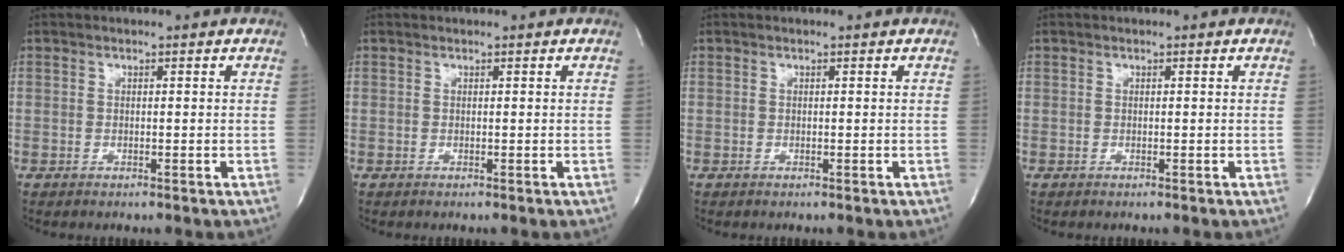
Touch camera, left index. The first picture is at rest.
{"total": 0.0}
{"total": 0.0}
{"total": 0.0}